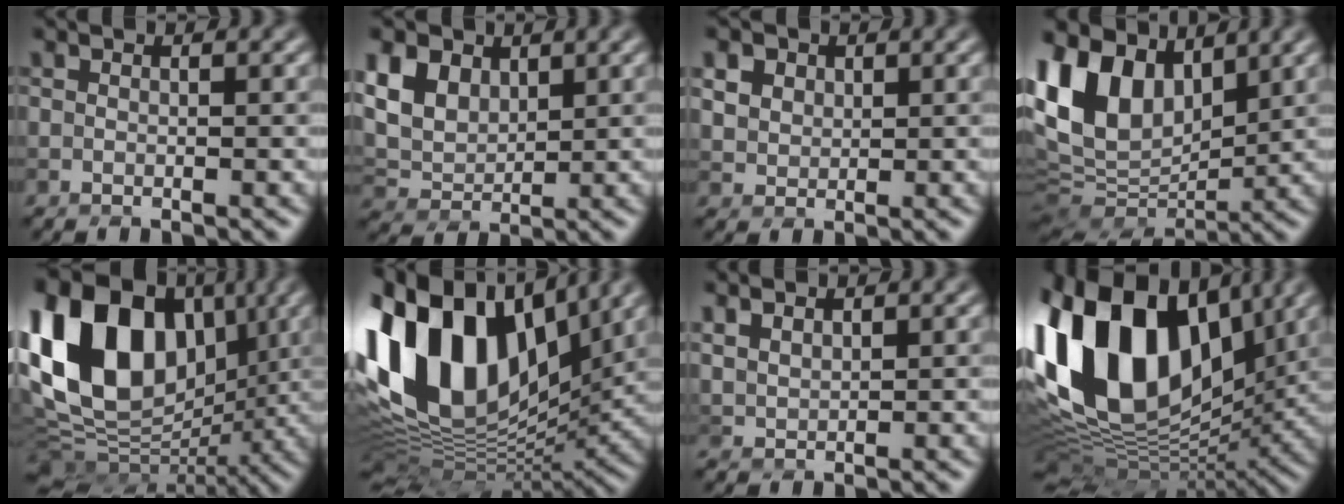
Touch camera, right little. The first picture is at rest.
{"total": 8.5, "force": [4.4, 5.7, 4.6], "torque": [-0.124, 0.021, 0.074]}
{"total": 6.9, "force": [3.8, 4.8, 3.2], "torque": [-0.079, 0.027, 0.051]}
{"total": 12.2, "force": [5.6, 7.5, 7.8], "torque": [-0.186, 0.023, 0.106]}
{"total": 17.7, "force": [4.1, 12.6, 11.8], "torque": [-0.228, 0.030, 0.072]}
{"total": 18.1, "force": [5.9, 10.8, 13.2], "torque": [-0.296, 0.026, 0.097]}
{"total": 2.0, "force": [1.7, 0.8, 0.8], "torque": [-0.026, 0.007, 0.040]}
{"total": 19.9, "force": [6.0, 12.1, 14.6], "torque": [-0.315, 0.030, 0.104]}